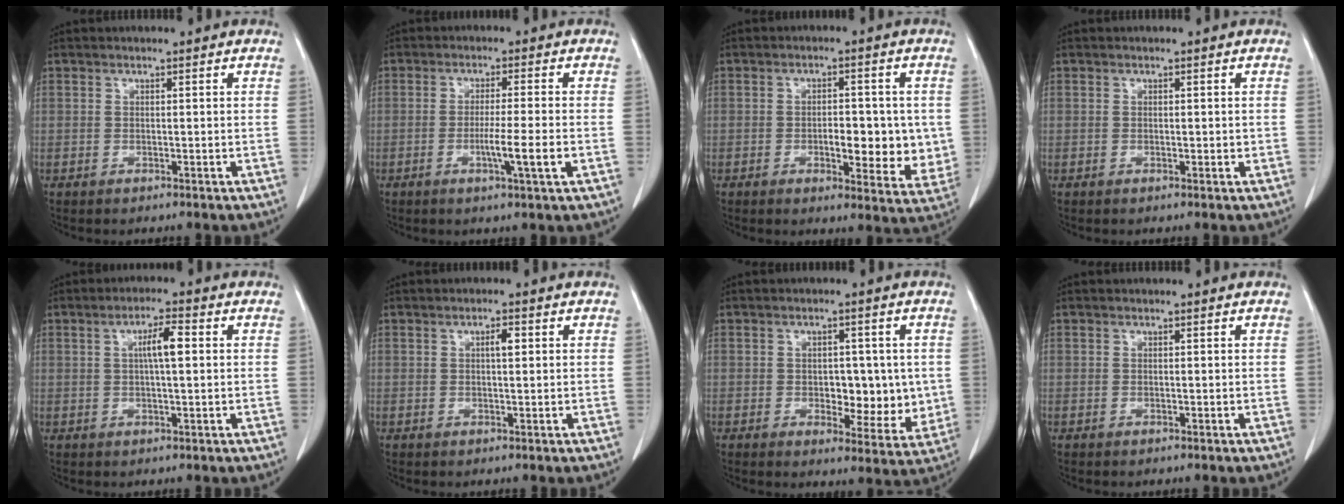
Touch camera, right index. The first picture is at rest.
{"total": 5.5, "force": [-1.6, -0.7, 5.2], "torque": [-0.086, -0.010, -0.025]}
{"total": 9.2, "force": [-0.8, 3.9, 8.3], "torque": [-0.095, -0.006, -0.001]}
{"total": 0.7, "force": [0.0, 0.5, 0.6], "torque": [-0.005, 0.000, 0.004]}
{"total": 4.4, "force": [0.8, 0.5, 4.3], "torque": [-0.076, 0.007, 0.011]}
{"total": 2.2, "force": [0.5, 0.6, 2.1], "torque": [-0.035, 0.003, 0.008]}
{"total": 8.0, "force": [-0.2, 4.4, 6.7], "torque": [-0.069, 0.000, 0.008]}
{"total": 0.0}